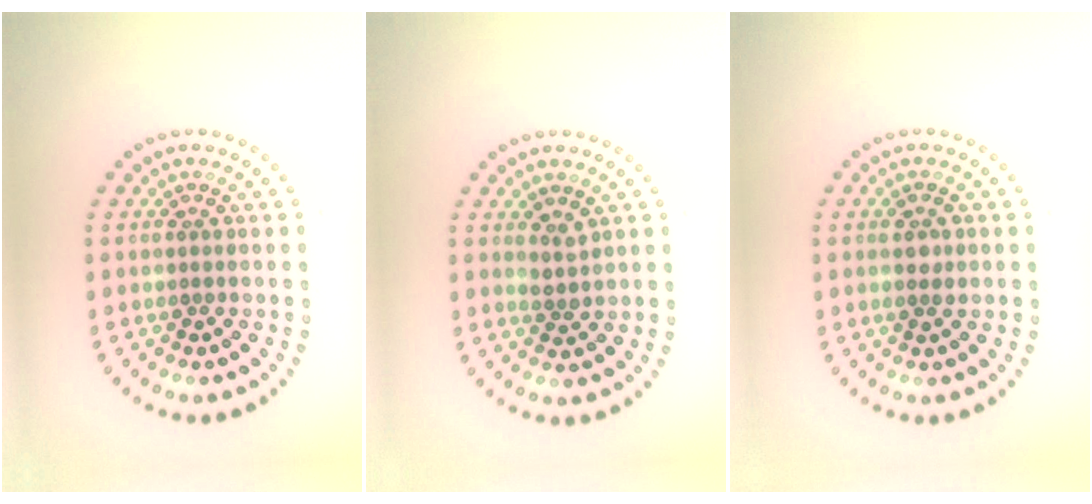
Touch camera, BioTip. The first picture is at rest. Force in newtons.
{"total": 1.3, "press": 1.0, "slide": 0.8}
{"total": 1.6, "press": 1.5, "slide": 0.5}